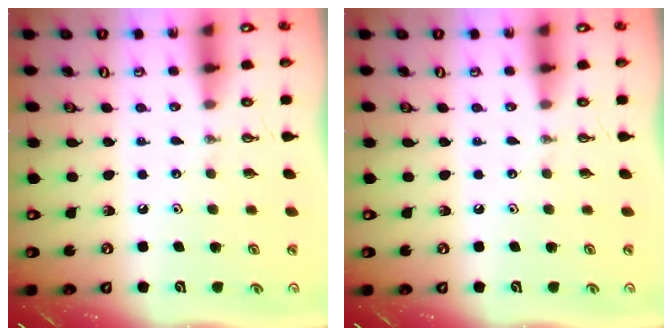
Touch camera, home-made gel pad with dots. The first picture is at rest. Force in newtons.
{"total": 0.0}